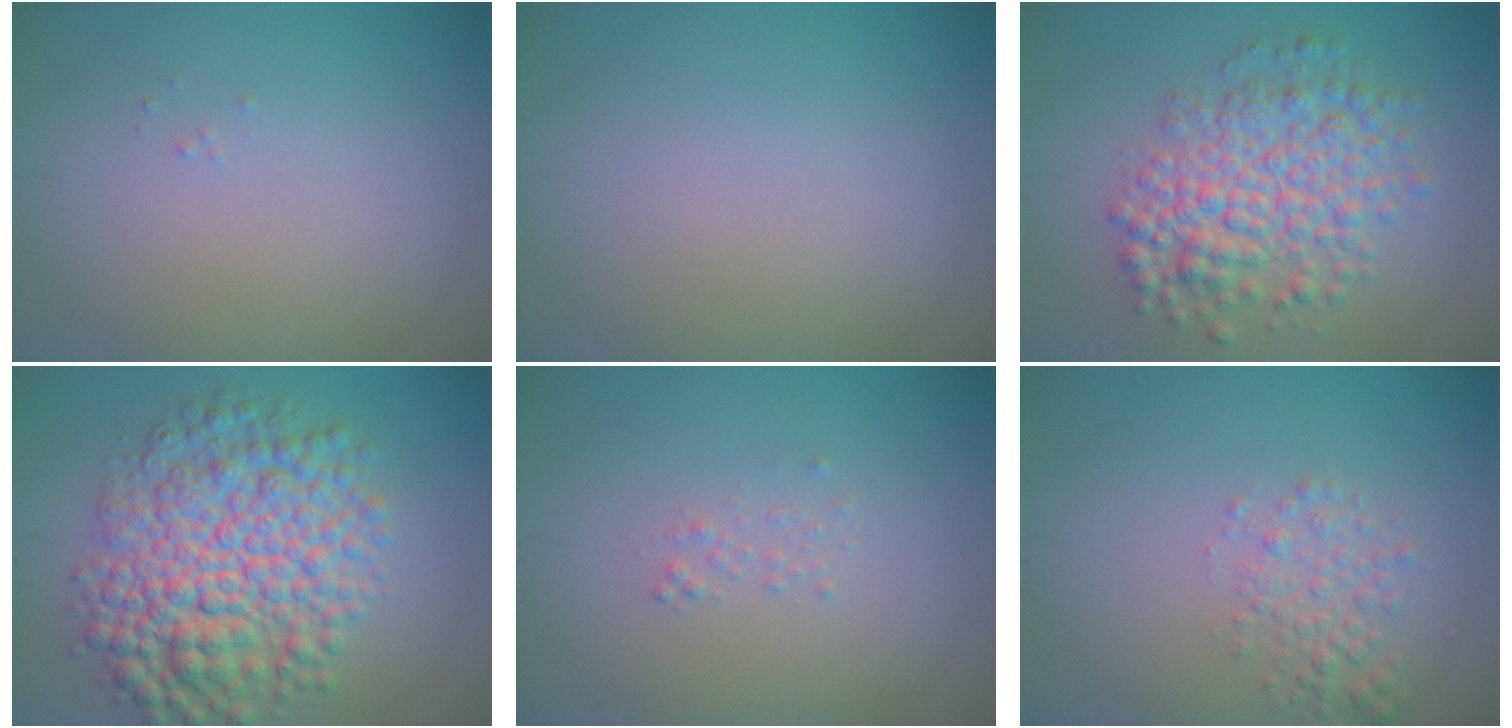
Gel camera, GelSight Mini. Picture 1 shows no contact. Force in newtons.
{"total": 0.0}
{"total": 6.2, "press": 6.2, "slide": 0.1}
{"total": 9.1, "press": 9.1, "slide": 0.2}
{"total": 0.7, "press": 0.7, "slide": 0.1}
{"total": 2.2, "press": 2.2, "slide": 0.1}